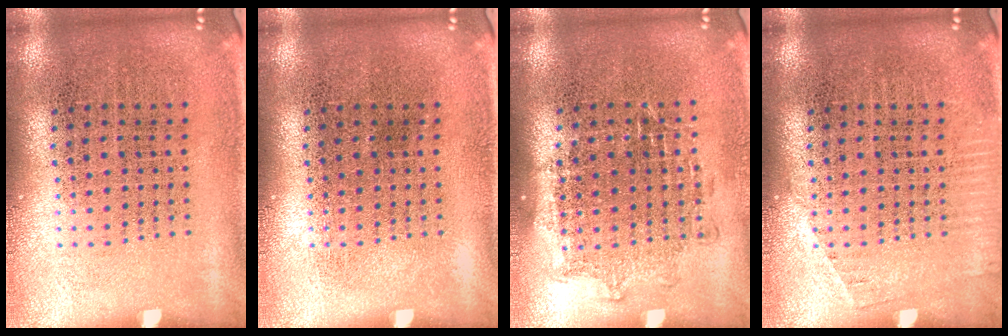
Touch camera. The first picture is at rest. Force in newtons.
{"total": 0.0}
{"total": 1.1, "press": 1.0, "slide": 0.5}
{"total": 0.9, "press": 0.8, "slide": 0.2}